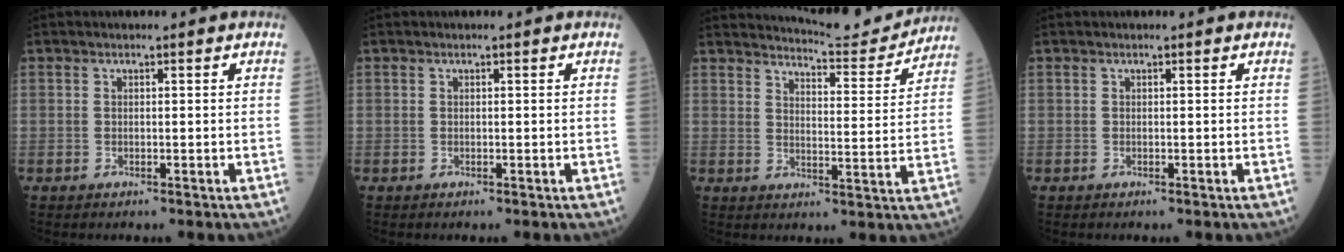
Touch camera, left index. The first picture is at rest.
{"total": 0.0}
{"total": 10.4, "force": [10.3, -0.2, 0.9], "torque": [-0.020, -0.022, 0.137]}
{"total": 0.0}